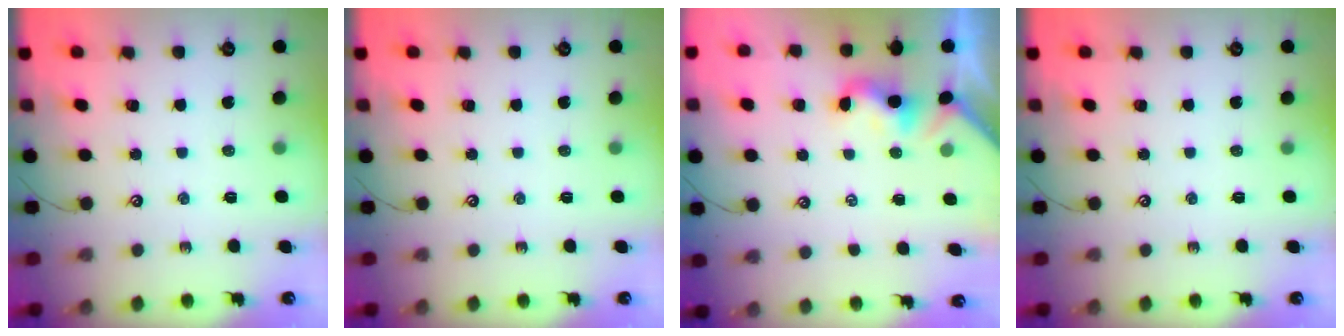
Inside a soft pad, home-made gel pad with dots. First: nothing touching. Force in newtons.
{"total": 0.0}
{"total": 2.0, "press": 1.9, "slide": 0.5}
{"total": 0.0}